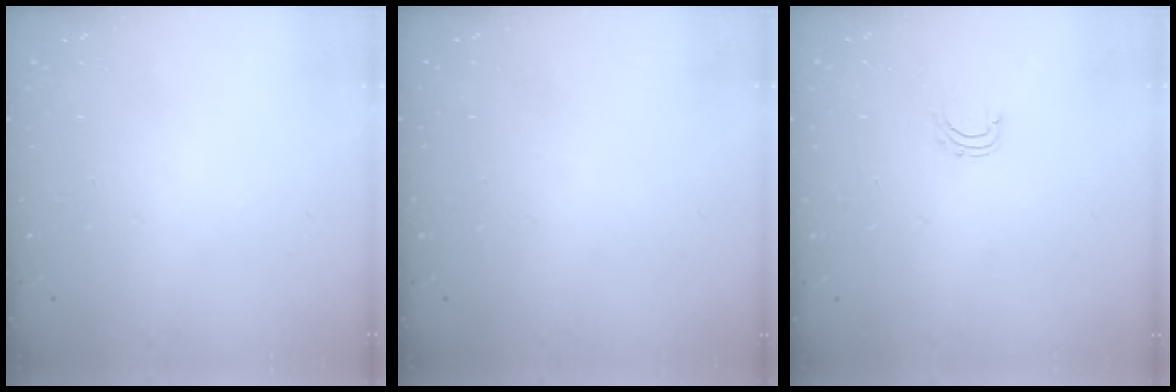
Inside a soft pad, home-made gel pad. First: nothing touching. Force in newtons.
{"total": 0.0}
{"total": 4.2, "press": 4.2, "slide": 0.3}